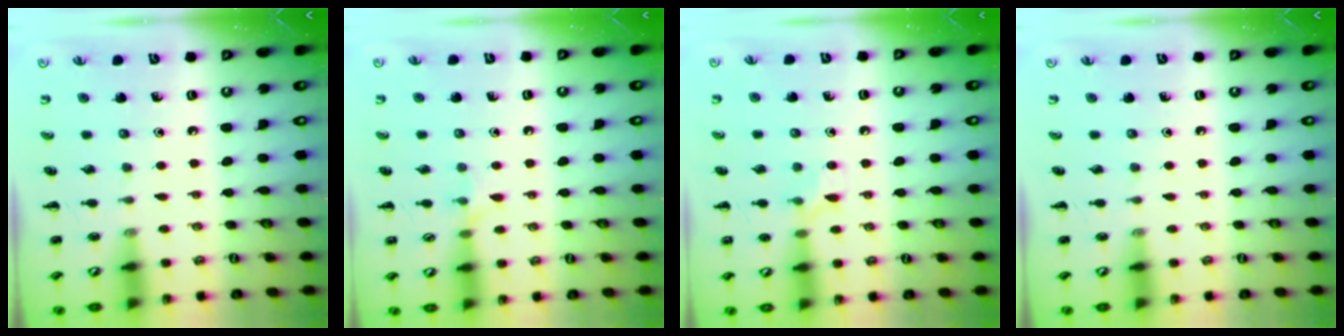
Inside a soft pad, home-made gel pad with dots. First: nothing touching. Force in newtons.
{"total": 5.0, "press": 4.8, "slide": 1.5}
{"total": 5.8, "press": 5.5, "slide": 1.8}
{"total": 0.0}